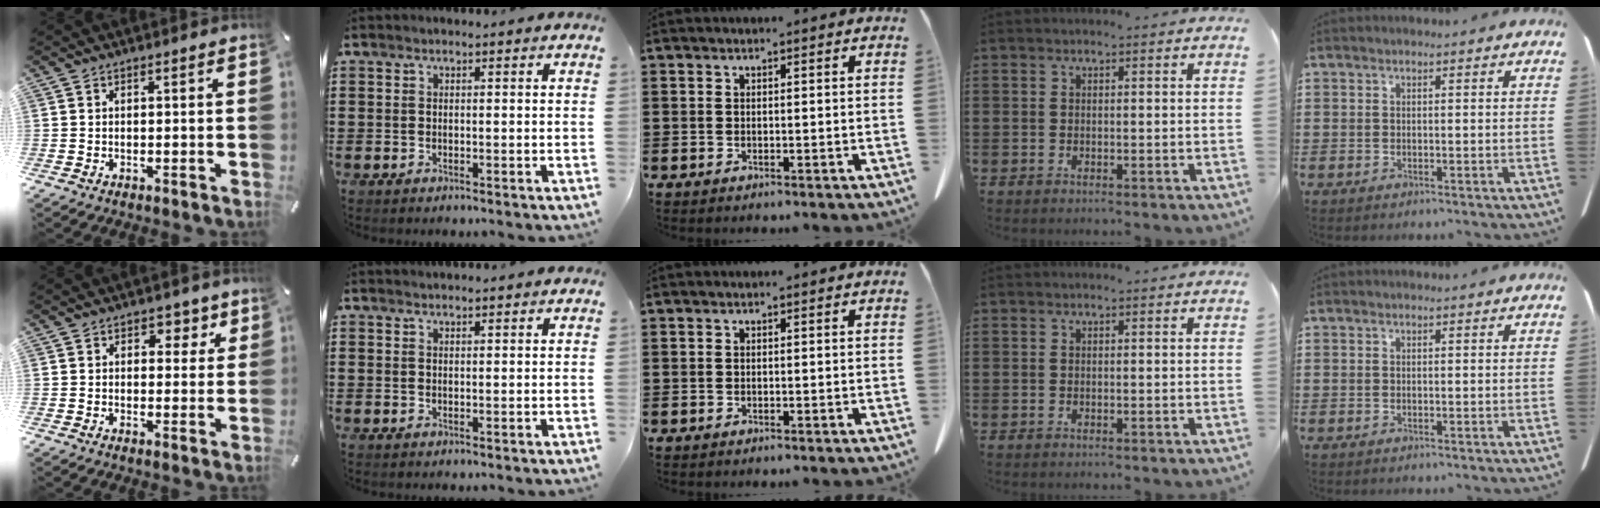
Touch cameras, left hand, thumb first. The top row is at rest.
{"thumb": {"total": 4.2, "force": [1.8, 3.3, 1.8], "torque": [0.002, -0.010, 0.019]}, "index": {"total": 1.2, "force": [1.1, 0.1, 0.2], "torque": [-0.005, 0.000, 0.022]}}